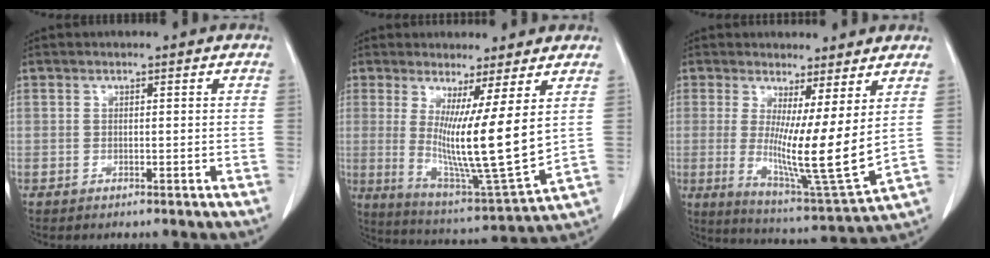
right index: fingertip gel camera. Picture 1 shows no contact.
{"total": 13.3, "force": [2.8, -0.5, 13.0], "torque": [-0.234, -0.048, 0.050]}
{"total": 11.8, "force": [1.7, -0.1, 11.6], "torque": [-0.203, -0.043, 0.034]}